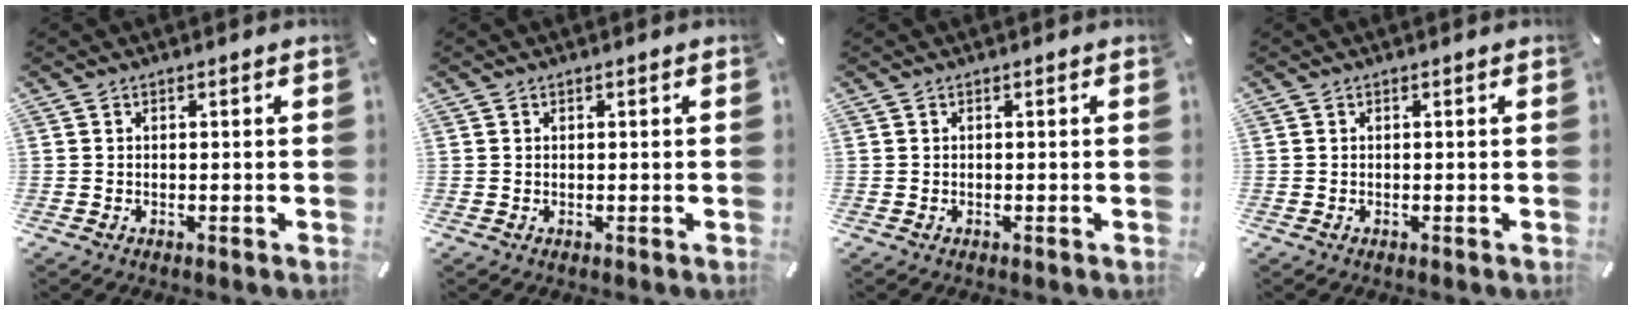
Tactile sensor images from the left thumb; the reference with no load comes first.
{"total": 0.0}
{"total": 0.0}
{"total": 0.0}